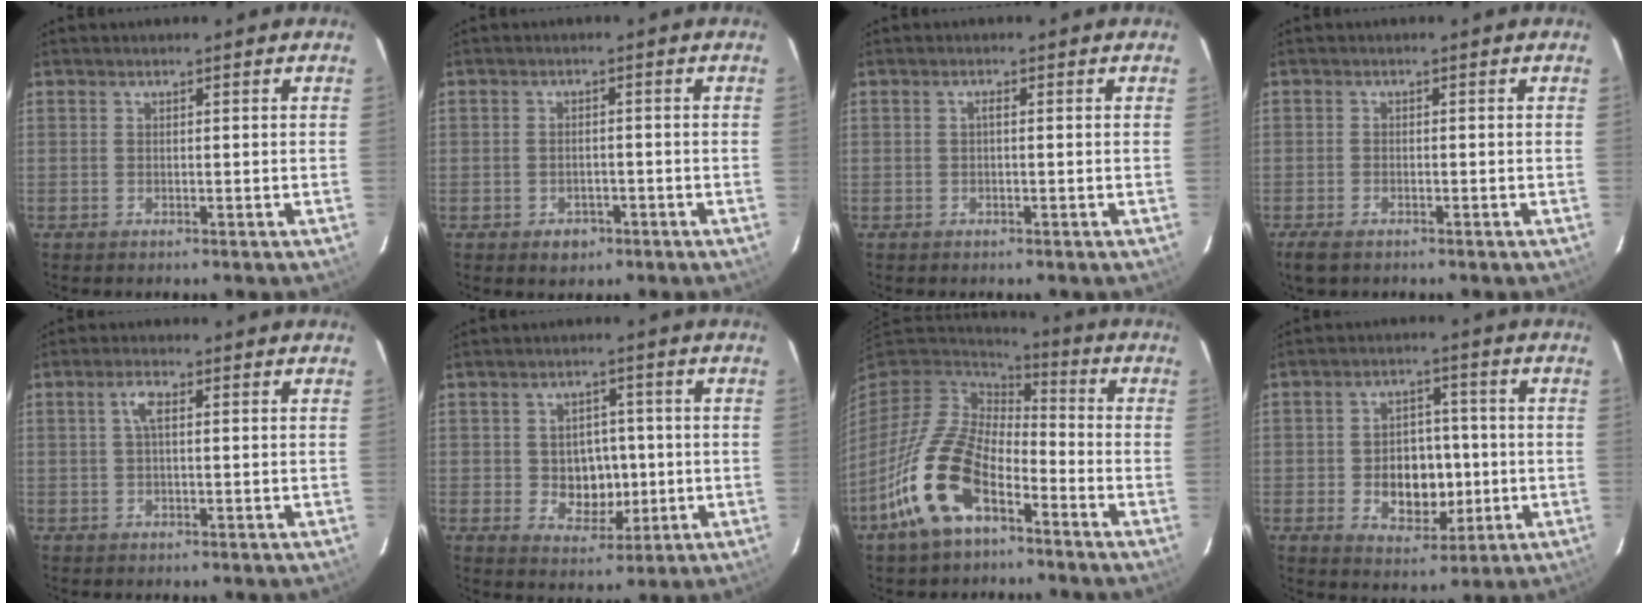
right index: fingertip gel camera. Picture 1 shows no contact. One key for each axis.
{"total": 3.3, "fx": -1.5, "fy": 2.7, "fz": 1.1, "tx": -0.025, "ty": 0.004, "tz": -0.013}
{"total": 0.7, "fx": 0.0, "fy": 0.1, "fz": 0.7, "tx": -0.012, "ty": 0.005, "tz": -0.001}
{"total": 3.4, "fx": -2.4, "fy": 1.5, "fz": 1.9, "tx": -0.046, "ty": -0.011, "tz": -0.047}
{"total": 2.8, "fx": 0.7, "fy": 0.9, "fz": 2.6, "tx": -0.054, "ty": 0.008, "tz": 0.013}
{"total": 6.7, "fx": -0.4, "fy": 5.8, "fz": 3.5, "tx": -0.065, "ty": 0.007, "tz": 0.009}
{"total": 17.1, "fx": -8.7, "fy": 8.4, "fz": 12.1, "tx": -0.255, "ty": -0.015, "tz": -0.172}
{"total": 9.5, "fx": -1.5, "fy": 7.0, "fz": 6.2, "tx": -0.119, "ty": 0.007, "tz": -0.009}